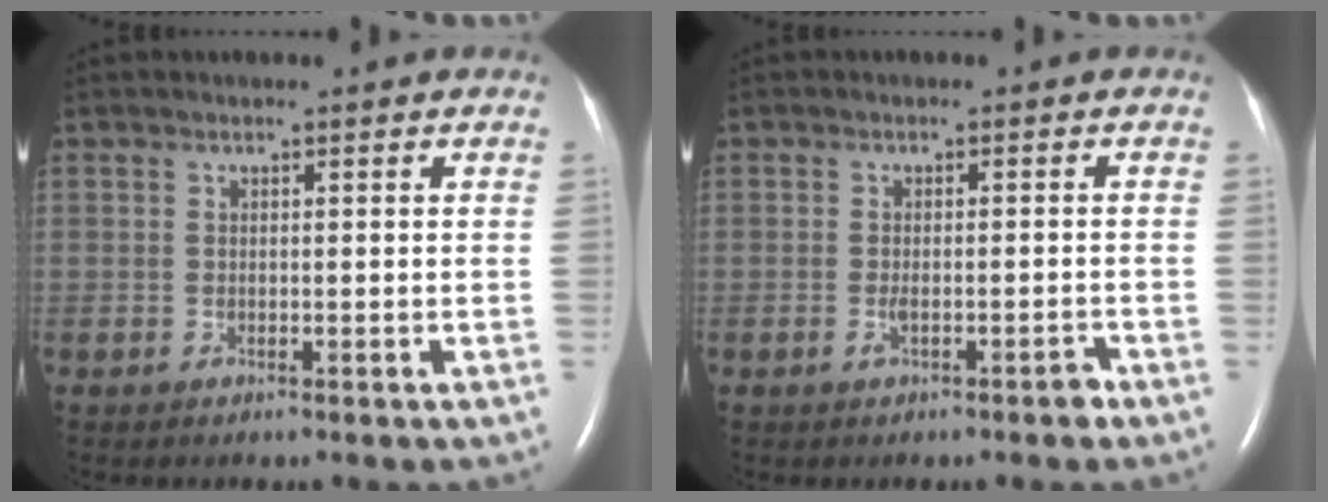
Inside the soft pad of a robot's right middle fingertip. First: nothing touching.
{"total": 2.3, "force": [-1.4, 0.5, 1.8], "torque": [-0.028, 0.001, -0.021]}